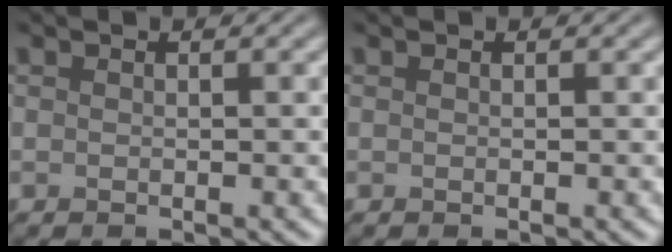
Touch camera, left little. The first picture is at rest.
{"total": 0.0}